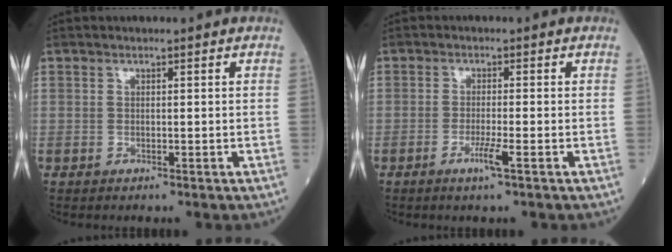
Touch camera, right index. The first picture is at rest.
{"total": 2.8, "force": [-1.4, -0.3, 2.4], "torque": [-0.049, -0.006, -0.028]}